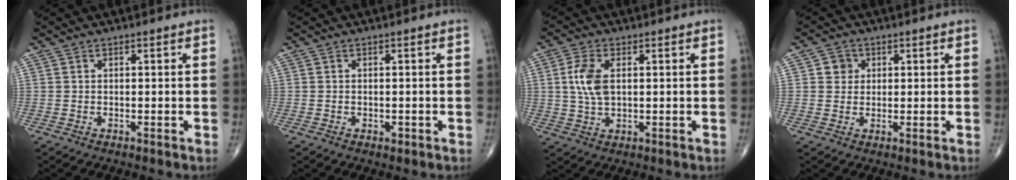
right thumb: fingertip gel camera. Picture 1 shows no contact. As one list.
[{"total": 0.8, "force": [-0.3, 0.6, 0.5], "torque": [-0.002, -0.001, -0.003]}, {"total": 6.6, "force": [1.1, 3.5, 5.4], "torque": [-0.117, -0.001, 0.020]}, {"total": 3.0, "force": [0.8, 2.8, 0.8], "torque": [0.005, -0.001, 0.007]}]